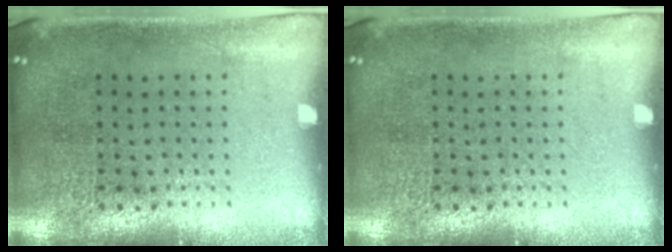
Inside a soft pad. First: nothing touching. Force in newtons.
{"total": 0.0}